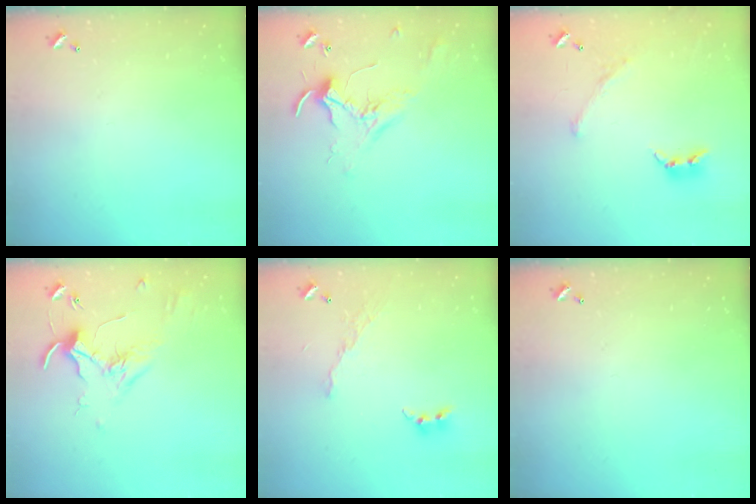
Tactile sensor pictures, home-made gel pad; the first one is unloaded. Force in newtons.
{"total": 2.3, "press": 2.3, "slide": 0.5}
{"total": 1.6, "press": 1.1, "slide": 1.1}
{"total": 1.7, "press": 1.7, "slide": 0.4}
{"total": 7.1, "press": 7.1, "slide": 0.6}
{"total": 0.0}